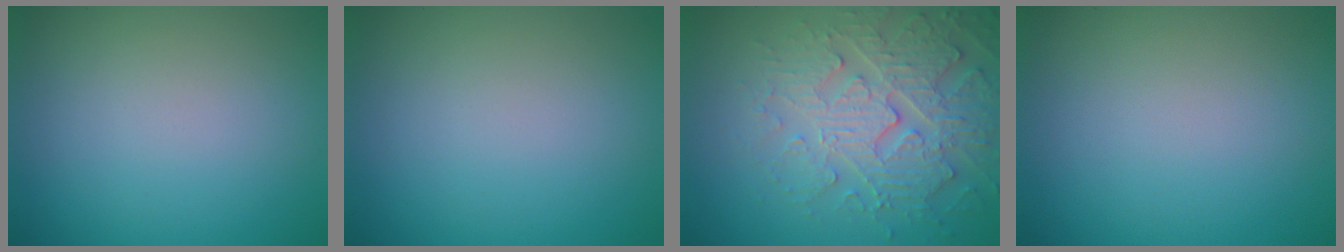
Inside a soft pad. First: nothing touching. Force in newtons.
{"total": 0.0}
{"total": 5.5, "press": 5.1, "slide": 2.0}
{"total": 0.0}